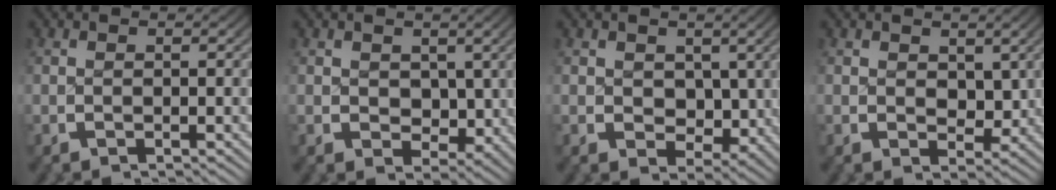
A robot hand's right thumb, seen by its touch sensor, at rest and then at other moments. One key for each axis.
{"total": 3.8, "fx": 0.9, "fy": 2.9, "fz": 2.2, "tx": -0.043, "ty": -0.027, "tz": 0.030}
{"total": 4.4, "fx": 0.9, "fy": 3.4, "fz": 2.6, "tx": -0.055, "ty": -0.029, "tz": 0.030}
{"total": 2.3, "fx": 1.1, "fy": 1.5, "fz": 1.3, "tx": -0.016, "ty": -0.017, "tz": 0.028}